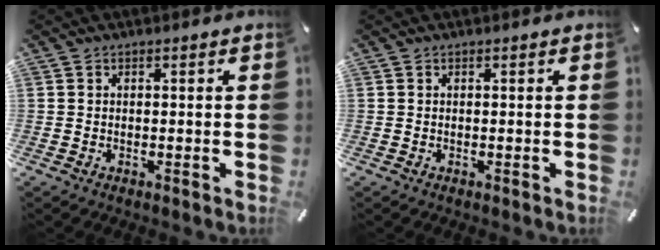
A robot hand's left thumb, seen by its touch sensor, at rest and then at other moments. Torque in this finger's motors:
{"motor_torque": [0.00, 0.00, 0.00, 0.00, 0.00]}